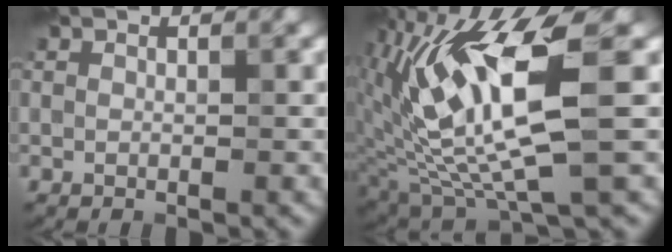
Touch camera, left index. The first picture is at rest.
{"total": 11.8, "force": [1.8, 3.3, 11.2], "torque": [-0.226, -0.005, 0.036]}